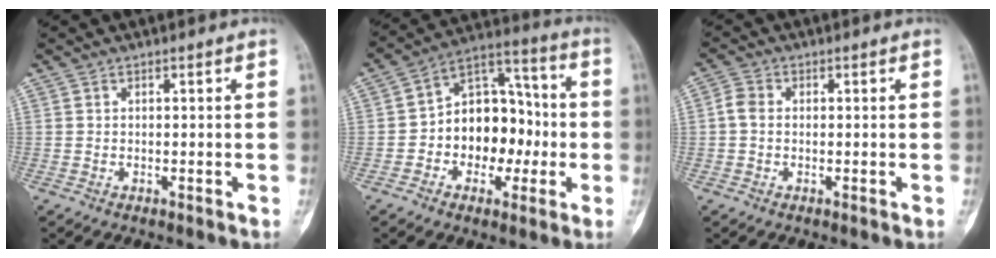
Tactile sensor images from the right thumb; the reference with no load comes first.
{"total": 14.8, "force": [-2.1, 10.7, 10.1], "torque": [-0.105, 0.052, -0.039]}
{"total": 2.9, "force": [-0.1, 2.3, 1.8], "torque": [-0.036, 0.007, -0.009]}